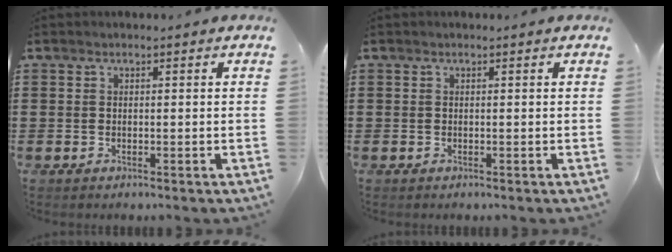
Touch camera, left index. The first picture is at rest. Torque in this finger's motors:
{"motor_torque": [0.00, -0.01, 0.00, 0.00]}